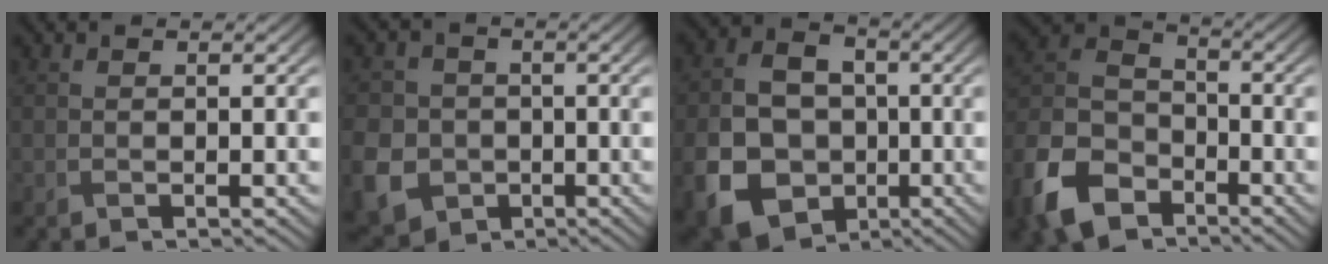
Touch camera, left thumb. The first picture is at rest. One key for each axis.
{"total": 9.4, "fx": -2.7, "fy": 8.4, "fz": 3.2, "tx": -0.113, "ty": -0.041, "tz": -0.069}
{"total": 13.3, "fx": -4.0, "fy": 10.6, "fz": 7.0, "tx": -0.195, "ty": -0.053, "tz": -0.066}
{"total": 13.1, "fx": -8.0, "fy": 8.1, "fz": 6.6, "tx": -0.178, "ty": -0.025, "tz": -0.177}